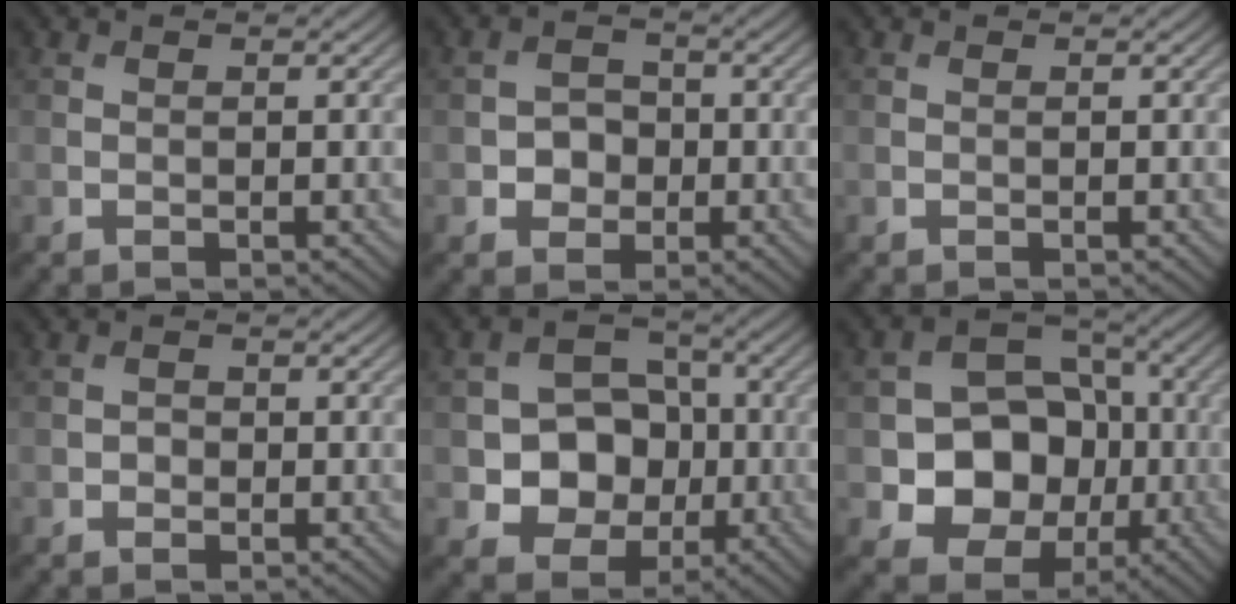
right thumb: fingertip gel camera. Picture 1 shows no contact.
{"total": 3.1, "force": [-0.7, 2.6, 1.4], "torque": [-0.025, 0.003, -0.019]}
{"total": 0.0}
{"total": 0.8, "force": [-0.3, 0.7, 0.4], "torque": [-0.006, 0.000, -0.008]}
{"total": 8.8, "force": [-1.4, 7.2, 4.8], "torque": [-0.094, -0.004, -0.041]}
{"total": 11.0, "force": [-1.9, 9.0, 6.0], "torque": [-0.104, -0.008, -0.050]}